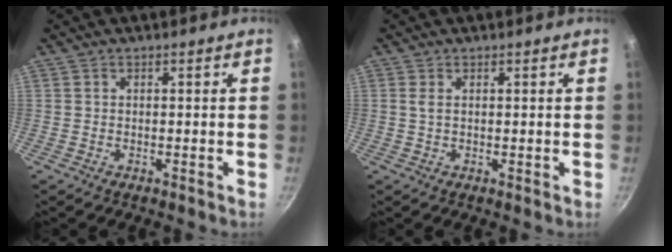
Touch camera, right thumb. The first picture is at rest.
{"total": 1.2, "force": [0.5, 0.4, 1.0], "torque": [-0.019, -0.002, 0.007]}